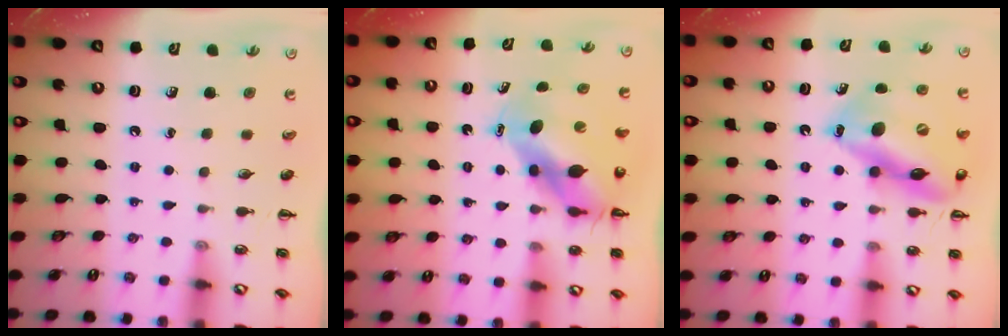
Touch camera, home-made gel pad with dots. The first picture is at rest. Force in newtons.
{"total": 9.3, "press": 9.0, "slide": 2.4}
{"total": 17.9, "press": 17.6, "slide": 3.5}